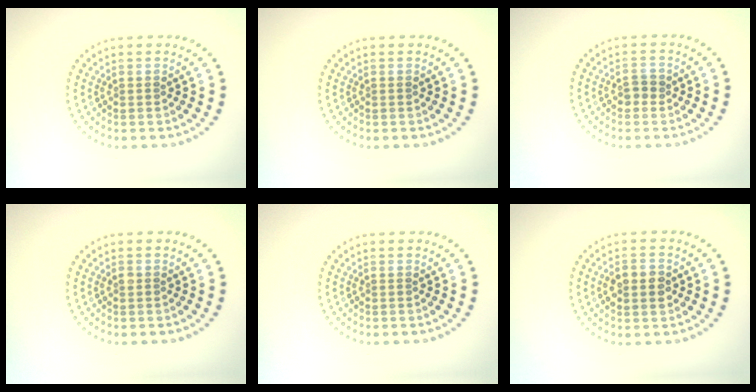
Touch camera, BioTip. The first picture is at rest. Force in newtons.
{"total": 0.0}
{"total": 1.1, "press": 1.1, "slide": 0.2}
{"total": 0.5, "press": 0.5, "slide": 0.2}
{"total": 0.0}
{"total": 3.0, "press": 3.0, "slide": 0.1}